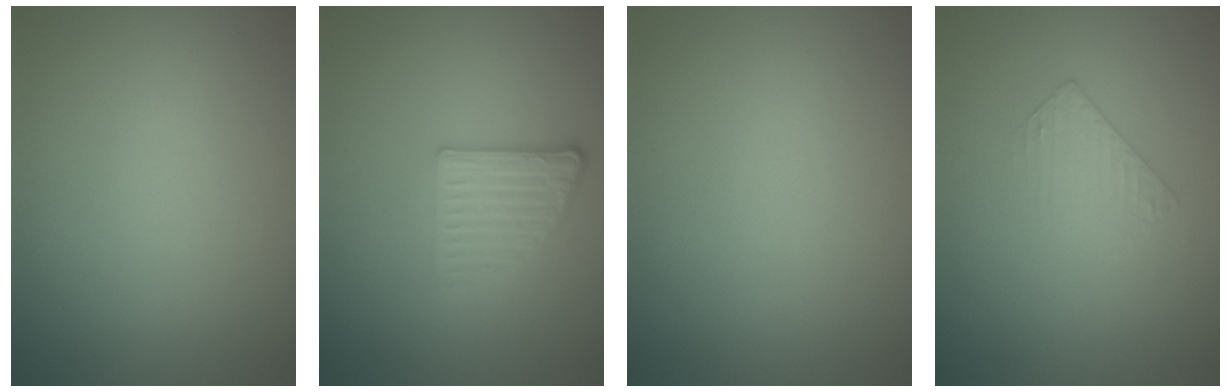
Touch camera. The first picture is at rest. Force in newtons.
{"total": 2.7, "press": 2.4, "slide": 1.1}
{"total": 0.0}
{"total": 1.0, "press": 0.3, "slide": 1.0}